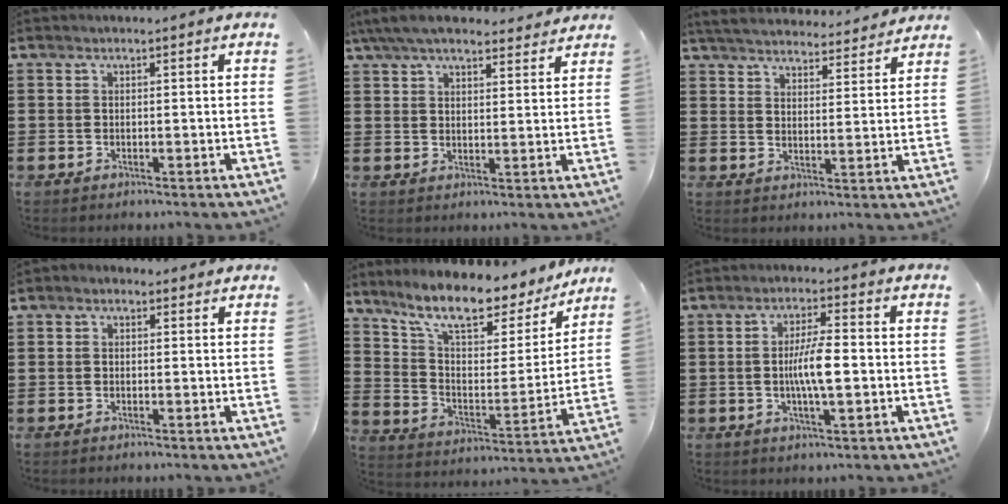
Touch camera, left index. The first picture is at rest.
{"total": 6.4, "force": [5.4, 1.6, 2.9], "torque": [-0.071, -0.010, 0.102]}
{"total": 4.8, "force": [4.7, 0.3, 0.9], "torque": [-0.038, -0.030, 0.081]}
{"total": 0.8, "force": [-0.3, 0.6, 0.4], "torque": [-0.009, 0.003, -0.007]}
{"total": 10.6, "force": [8.9, 2.5, 5.3], "torque": [-0.128, -0.058, 0.149]}
{"total": 6.7, "force": [-0.8, 1.6, 6.4], "torque": [-0.119, 0.004, -0.018]}